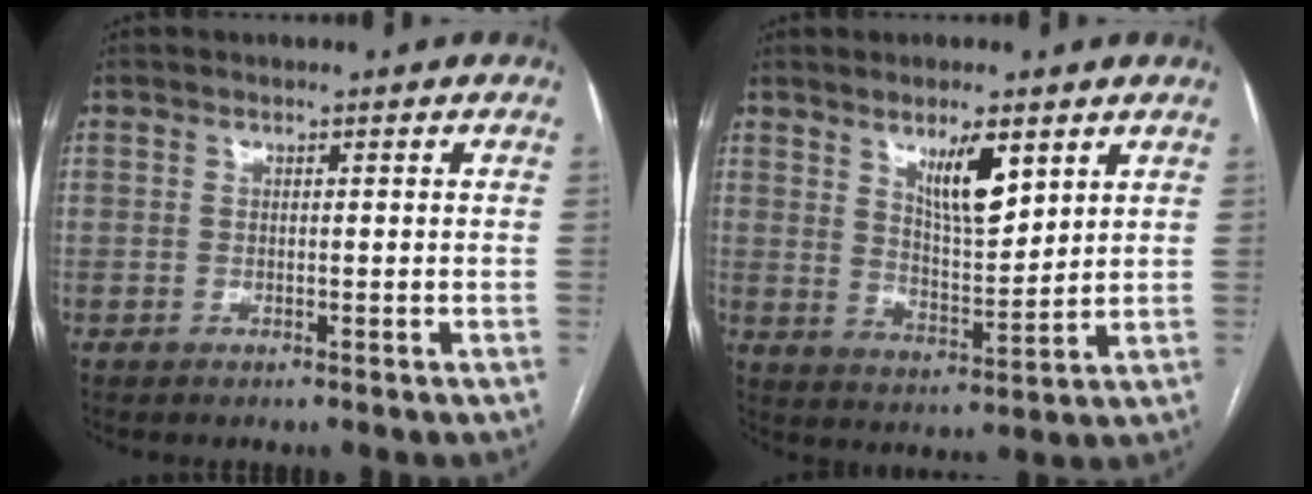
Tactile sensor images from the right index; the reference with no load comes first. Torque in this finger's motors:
{"motor_torque": [0.43, 0.28, 0.13, 0.08]}